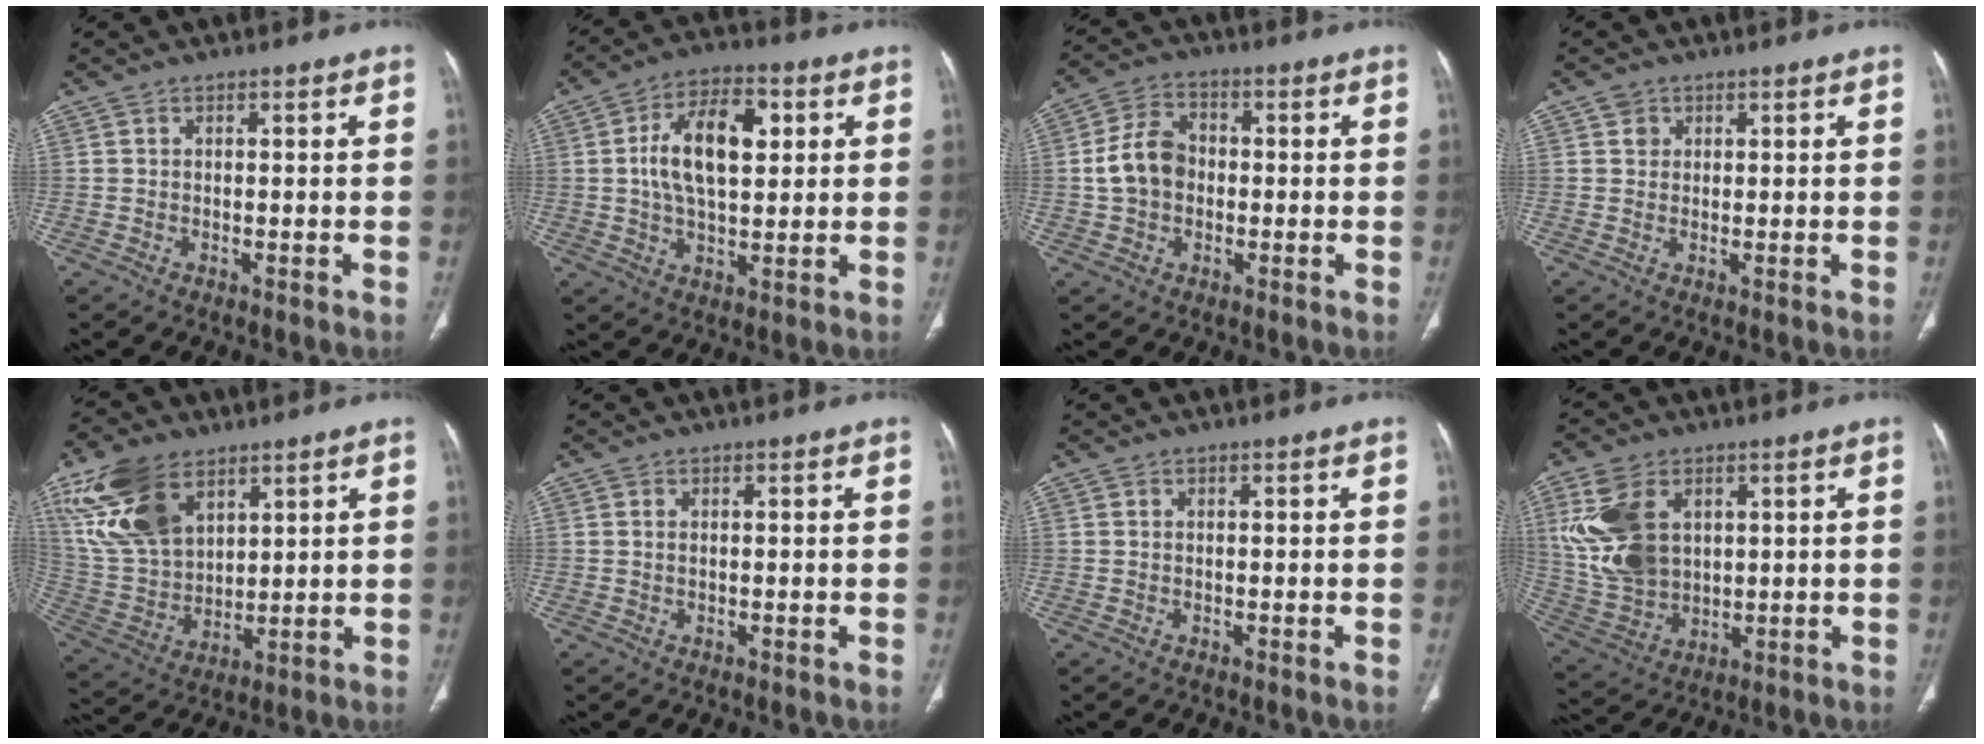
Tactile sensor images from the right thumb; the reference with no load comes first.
{"total": 13.4, "force": [2.6, 7.1, 11.1], "torque": [-0.182, 0.008, 0.041]}
{"total": 8.4, "force": [-0.4, 6.4, 5.5], "torque": [-0.095, 0.022, -0.015]}
{"total": 1.8, "force": [0.8, 1.5, 0.3], "torque": [0.005, -0.003, 0.010]}
{"total": 17.5, "force": [9.2, 10.3, 10.9], "torque": [-0.205, -0.025, 0.192]}
{"total": 0.7, "force": [0.3, 0.2, 0.6], "torque": [-0.019, 0.003, 0.008]}
{"total": 0.0}
{"total": 14.5, "force": [4.4, 9.7, 10.0], "torque": [-0.196, -0.011, 0.102]}